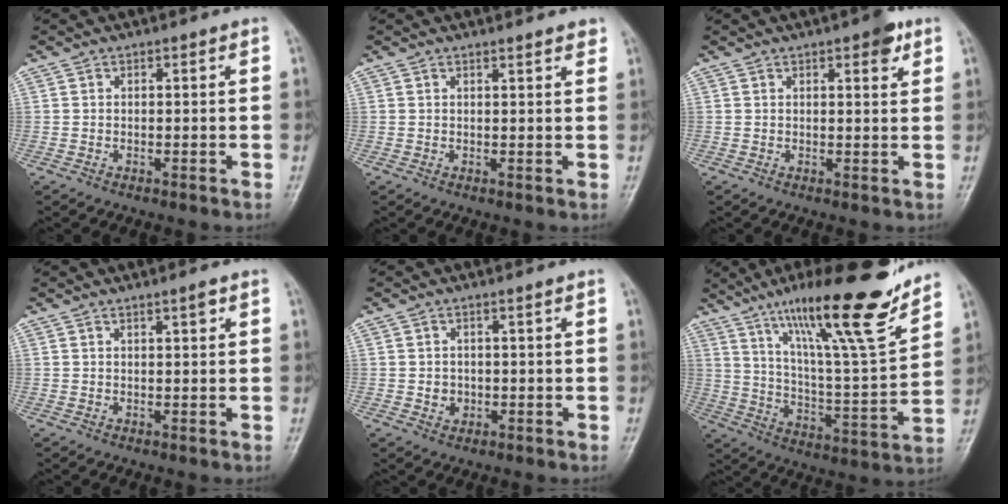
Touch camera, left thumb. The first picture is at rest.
{"total": 2.3, "force": [2.0, 0.4, 1.0], "torque": [-0.007, -0.007, 0.022]}
{"total": 3.9, "force": [2.2, 1.3, 2.9], "torque": [-0.030, -0.008, 0.024]}
{"total": 1.6, "force": [1.0, 0.2, 1.2], "torque": [-0.017, -0.005, 0.016]}
{"total": 2.0, "force": [0.1, 1.7, 1.0], "torque": [-0.008, 0.001, 0.006]}
{"total": 23.4, "force": [16.5, 2.8, 16.3], "torque": [-0.235, -0.078, 0.274]}